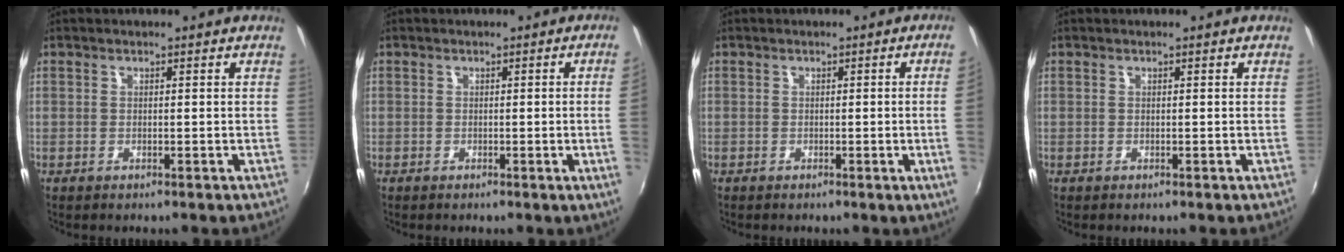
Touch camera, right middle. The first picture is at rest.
{"total": 3.3, "force": [0.0, -1.8, 2.8], "torque": [-0.040, -0.011, 0.005]}
{"total": 3.9, "force": [0.1, -2.0, 3.4], "torque": [-0.051, -0.009, 0.006]}
{"total": 0.0}